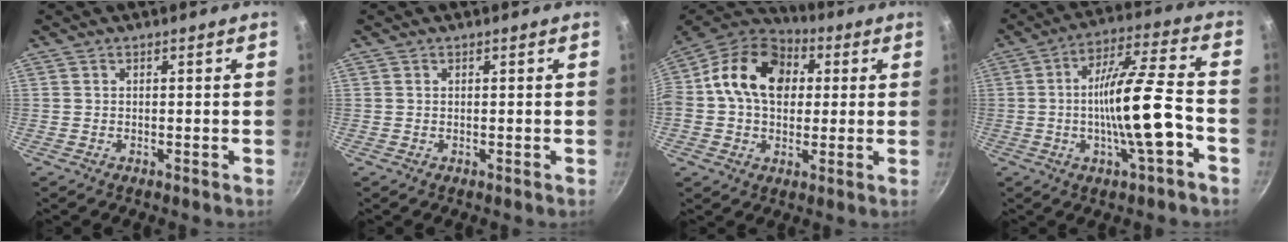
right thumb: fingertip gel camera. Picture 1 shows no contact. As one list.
[{"total": 0.0}, {"total": 18.4, "force": [3.3, 13.6, 11.9], "torque": [-0.181, 0.027, 0.039]}, {"total": 14.7, "force": [-3.8, 2.7, 14.0], "torque": [-0.233, 0.029, -0.069]}]